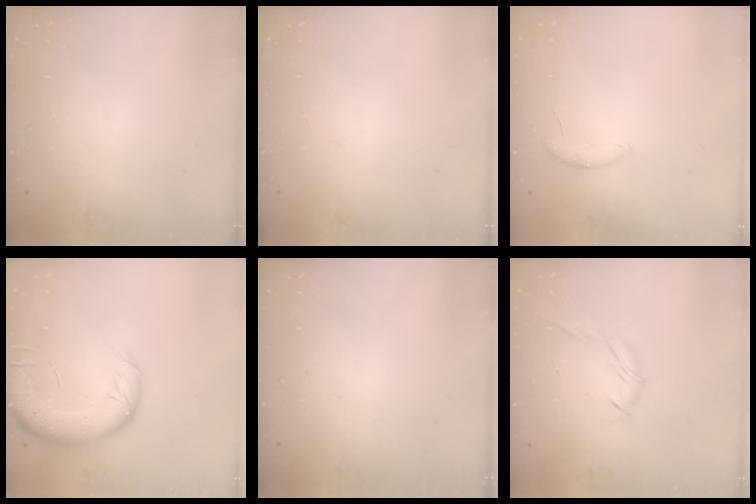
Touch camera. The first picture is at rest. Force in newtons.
{"total": 0.0}
{"total": 5.5, "press": 5.5, "slide": 0.5}
{"total": 14.6, "press": 14.3, "slide": 3.1}
{"total": 0.0}
{"total": 6.4, "press": 6.3, "slide": 0.9}